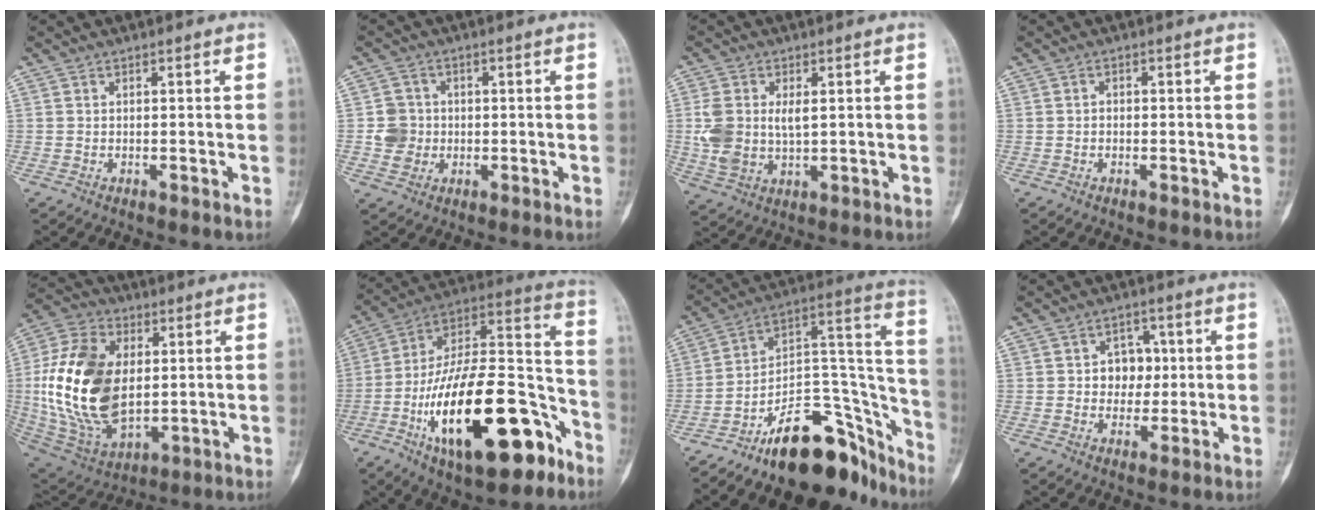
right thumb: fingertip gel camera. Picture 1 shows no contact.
{"total": 5.1, "force": [-0.3, 4.9, 1.4], "torque": [-0.004, 0.007, -0.006]}
{"total": 9.2, "force": [1.0, 5.7, 7.1], "torque": [-0.148, -0.001, 0.031]}
{"total": 0.7, "force": [-0.2, 0.6, 0.4], "torque": [-0.002, 0.003, -0.007]}
{"total": 23.5, "force": [1.5, 14.5, 18.5], "torque": [-0.353, -0.012, 0.038]}
{"total": 31.4, "force": [-13.4, 13.1, 25.2], "torque": [-0.418, 0.072, -0.209]}
{"total": 22.9, "force": [-17.1, 9.5, 12.0], "torque": [-0.105, 0.151, -0.275]}
{"total": 8.0, "force": [0.6, 6.7, 4.3], "torque": [-0.009, 0.009, 0.005]}